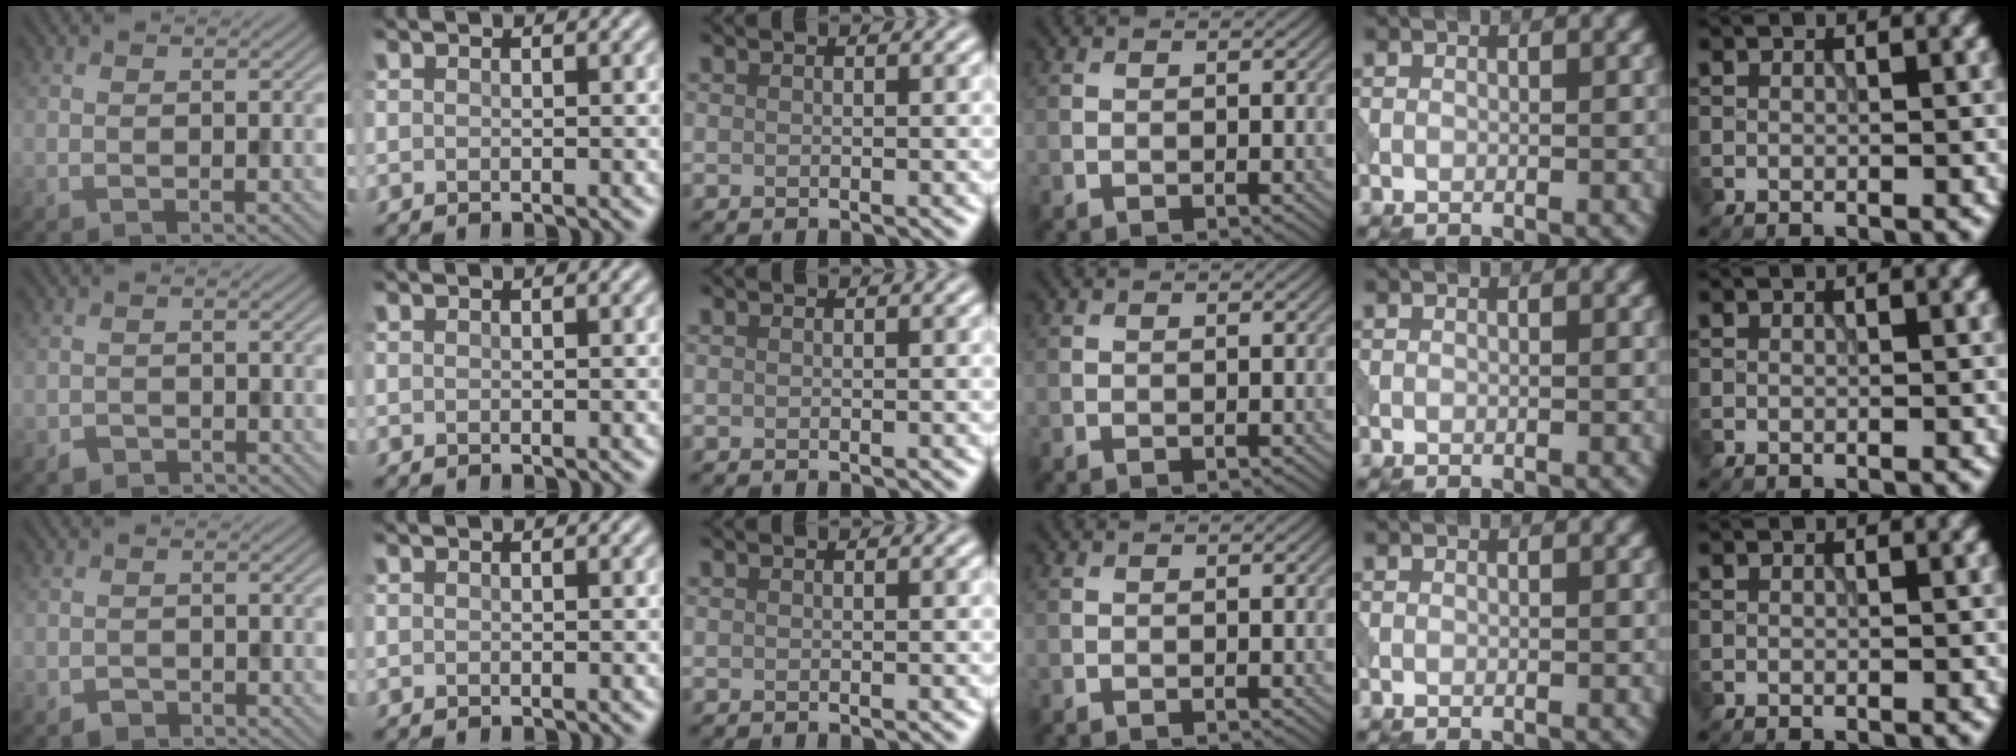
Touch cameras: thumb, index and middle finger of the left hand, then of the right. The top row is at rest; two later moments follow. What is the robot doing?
{"motion": "open", "object": "sandwich press"}